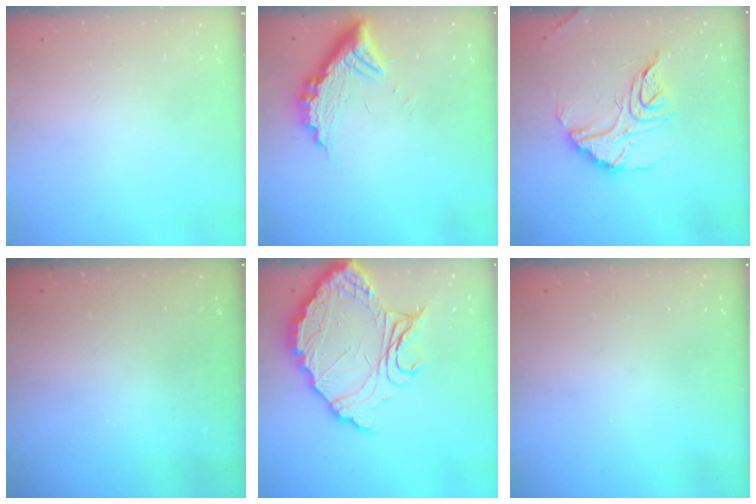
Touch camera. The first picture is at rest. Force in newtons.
{"total": 11.9, "press": 11.9, "slide": 0.7}
{"total": 15.7, "press": 15.6, "slide": 1.6}
{"total": 3.2, "press": 3.2, "slide": 0.1}
{"total": 17.3, "press": 17.2, "slide": 1.6}
{"total": 3.1, "press": 3.1, "slide": 0.1}